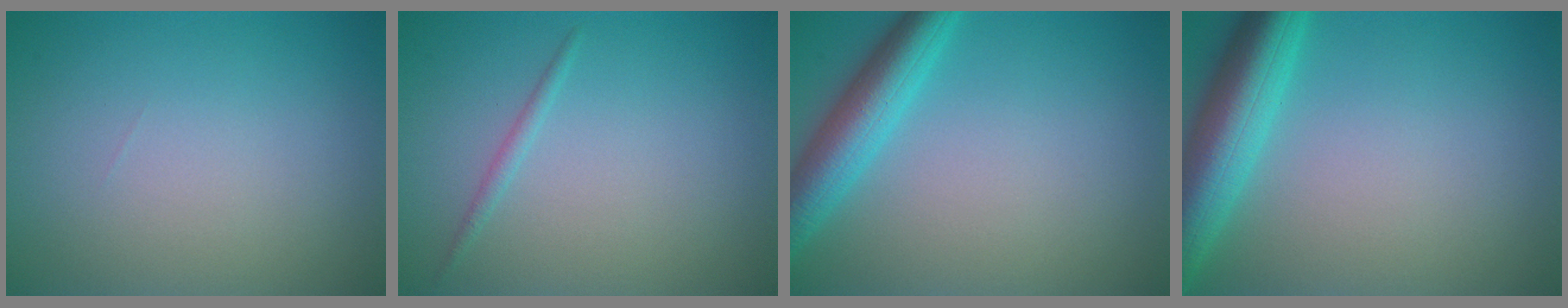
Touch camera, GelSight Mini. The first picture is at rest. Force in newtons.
{"total": 0.9, "press": 0.9, "slide": 0.1}
{"total": 5.0, "press": 5.0, "slide": 0.2}
{"total": 7.0, "press": 6.9, "slide": 0.4}